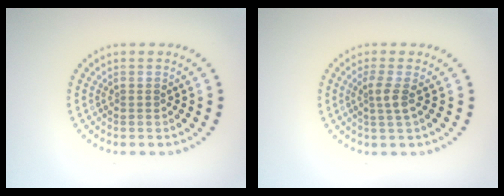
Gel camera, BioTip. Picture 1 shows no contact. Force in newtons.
{"total": 1.8, "press": 1.3, "slide": 1.3}